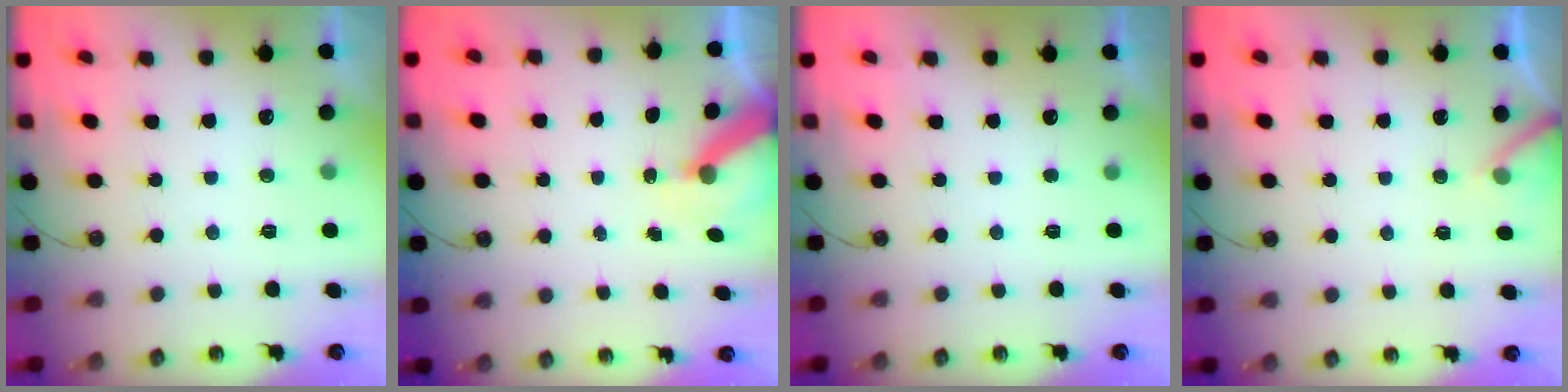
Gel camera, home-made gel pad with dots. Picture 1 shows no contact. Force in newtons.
{"total": 7.2, "press": 7.2, "slide": 0.7}
{"total": 0.0}
{"total": 5.6, "press": 5.6, "slide": 0.1}